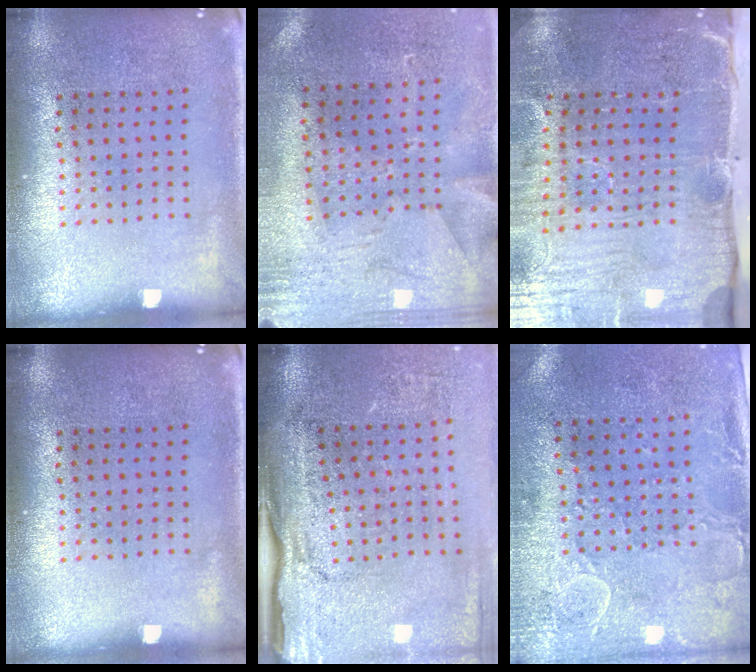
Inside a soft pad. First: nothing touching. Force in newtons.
{"total": 2.8, "press": 2.3, "slide": 1.6}
{"total": 5.4, "press": 4.4, "slide": 3.2}
{"total": 0.0}
{"total": 4.2, "press": 3.6, "slide": 2.2}
{"total": 3.0, "press": 2.3, "slide": 1.9}